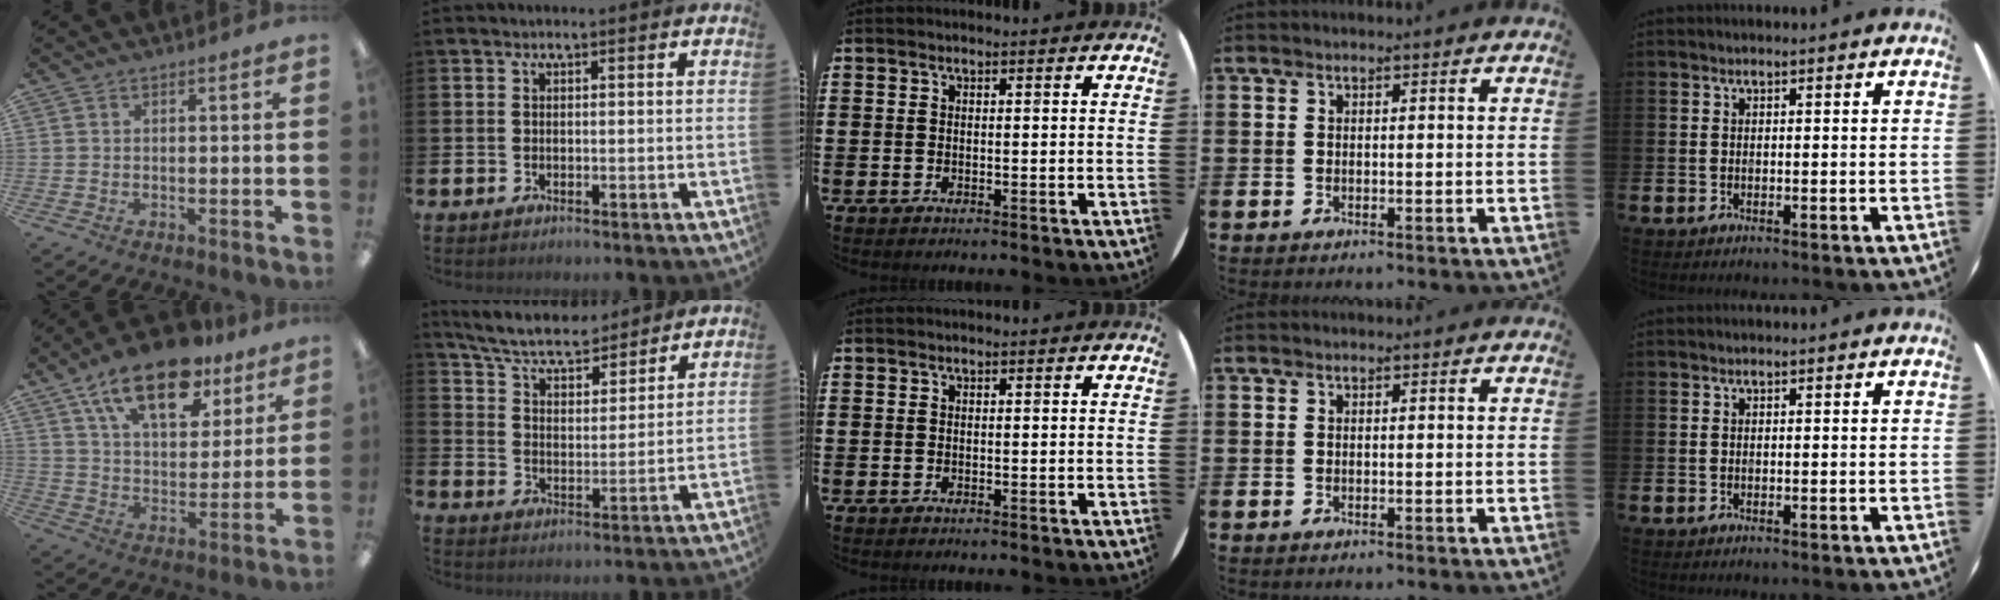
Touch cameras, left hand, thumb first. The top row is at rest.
{"thumb": {"total": 19.0, "force": [12.6, 8.9, 11.1], "torque": [-0.182, -0.058, 0.216]}, "index": {"total": 7.2, "force": [6.6, 1.8, 2.2], "torque": [-0.063, -0.043, 0.114]}}